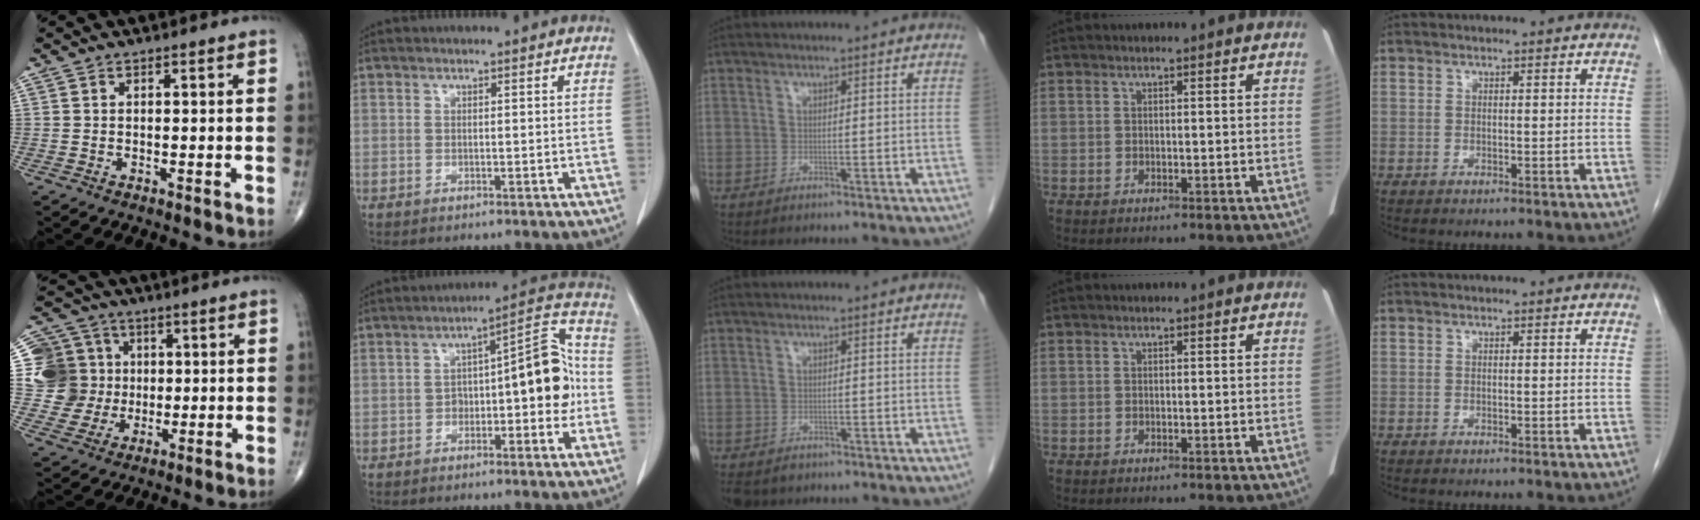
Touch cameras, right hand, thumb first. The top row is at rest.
{"thumb": {"total": 11.7, "force": [1.4, 11.4, 2.3], "torque": [-0.009, 0.018, 0.030]}, "index": {"total": 11.8, "force": [-1.2, 3.9, 11.1], "torque": [-0.150, 0.046, -0.015]}, "middle": {"total": 6.2, "force": [-3.8, 4.5, 2.1], "torque": [-0.056, -0.009, -0.053]}}